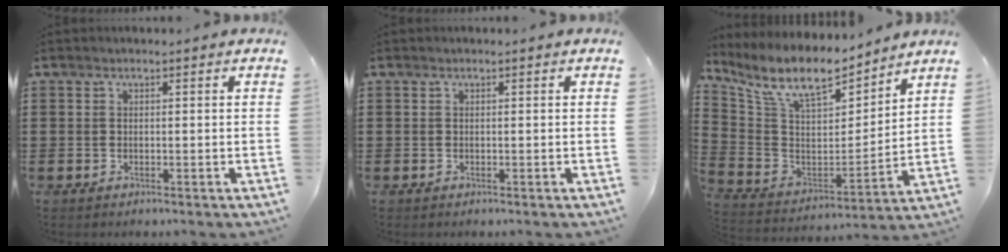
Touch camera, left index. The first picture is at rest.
{"total": 0.0}
{"total": 10.7, "force": [8.3, 3.2, 5.9], "torque": [-0.150, -0.044, 0.145]}